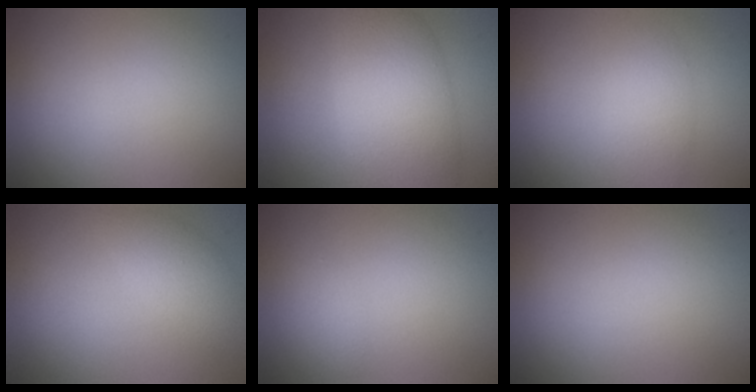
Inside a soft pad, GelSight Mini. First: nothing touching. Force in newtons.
{"total": 8.0, "press": 8.0, "slide": 0.3}
{"total": 2.6, "press": 2.6, "slide": 0.1}
{"total": 2.5, "press": 2.5, "slide": 0.1}
{"total": 0.8, "press": 0.8, "slide": 0.0}
{"total": 0.0}